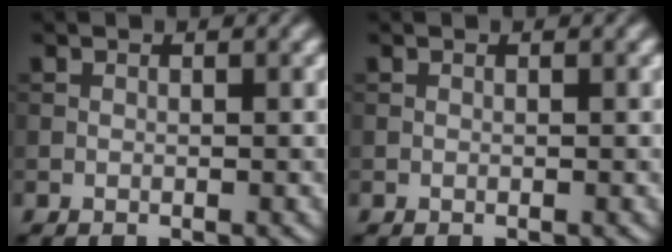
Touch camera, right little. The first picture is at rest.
{"total": 0.0}